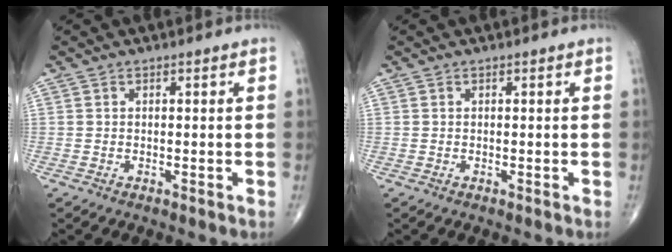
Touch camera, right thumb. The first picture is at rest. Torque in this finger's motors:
{"motor_torque": [0.00, 0.00, 0.00, 0.00, 0.00]}